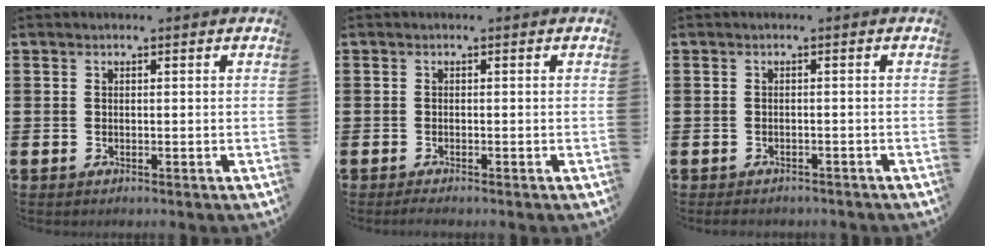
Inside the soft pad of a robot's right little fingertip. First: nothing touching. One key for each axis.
{"total": 0.7, "fx": -0.5, "fy": 0.1, "fz": 0.5, "tx": -0.008, "ty": -0.002, "tz": -0.010}
{"total": 0.8, "fx": -0.8, "fy": 0.2, "fz": 0.1, "tx": -0.004, "ty": -0.001, "tz": -0.017}